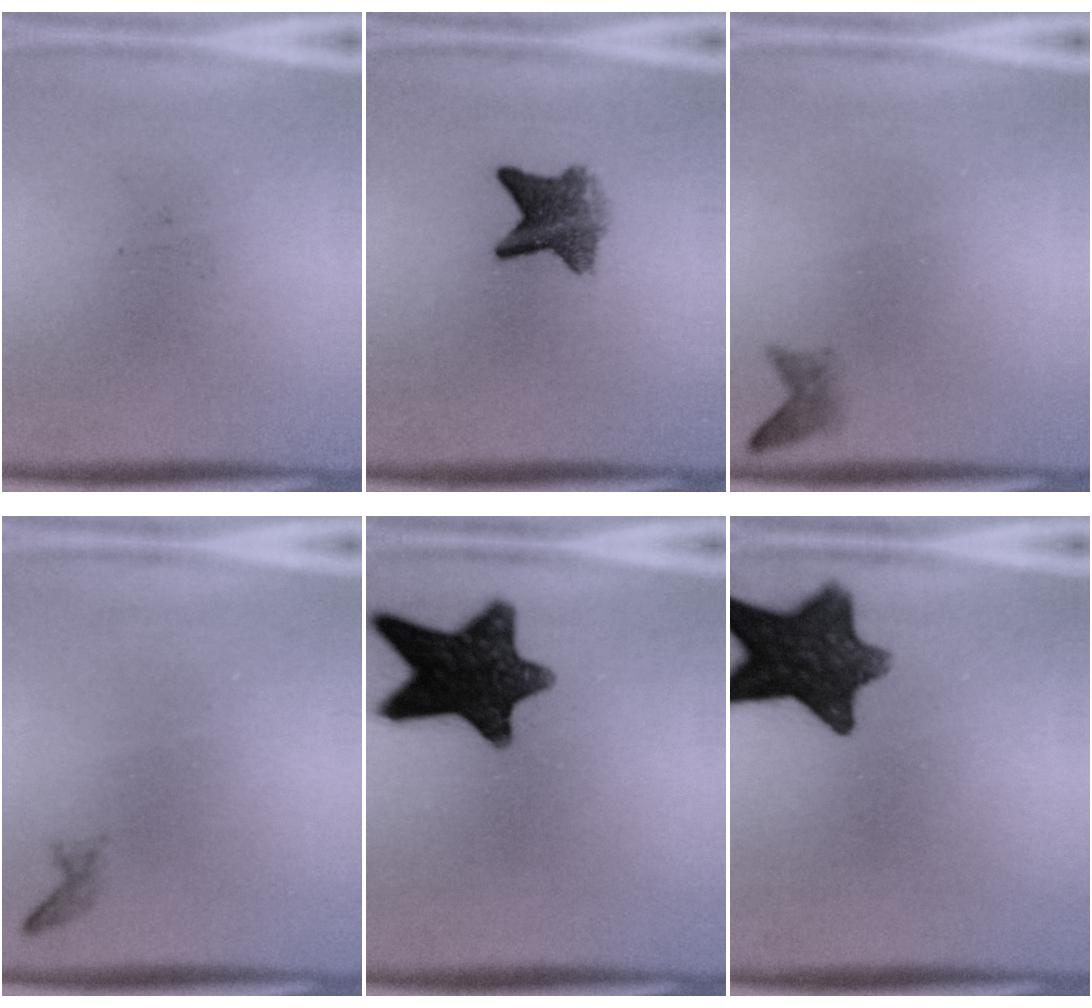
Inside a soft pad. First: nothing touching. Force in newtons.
{"total": 5.9}
{"total": 1.3}
{"total": 0.6}
{"total": 14.3}
{"total": 12.4}